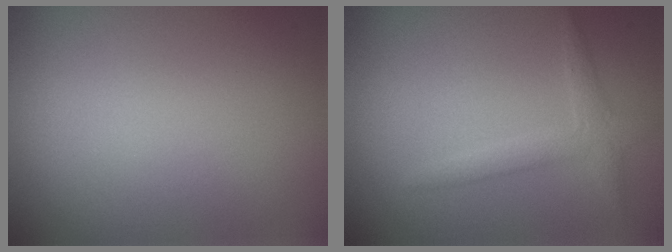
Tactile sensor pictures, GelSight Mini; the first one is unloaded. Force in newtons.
{"total": 2.1, "press": 2.1, "slide": 0.1}